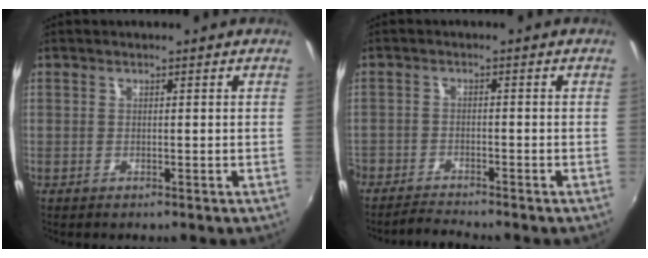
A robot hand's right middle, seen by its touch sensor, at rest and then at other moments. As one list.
[{"total": 3.4, "force": [-3.4, 0.1, 0.3], "torque": [-0.025, -0.009, -0.070]}]